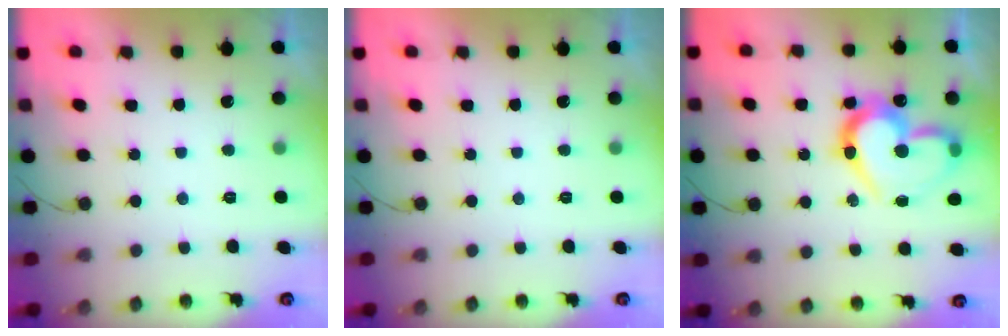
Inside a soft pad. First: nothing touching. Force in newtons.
{"total": 0.0}
{"total": 19.4, "press": 19.3, "slide": 1.9}